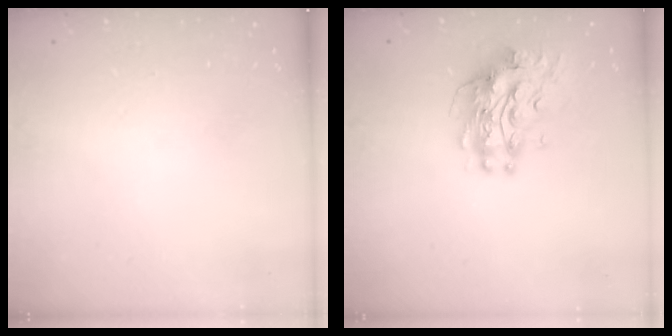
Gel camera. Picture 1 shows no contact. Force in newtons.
{"total": 11.2, "press": 11.2, "slide": 0.9}